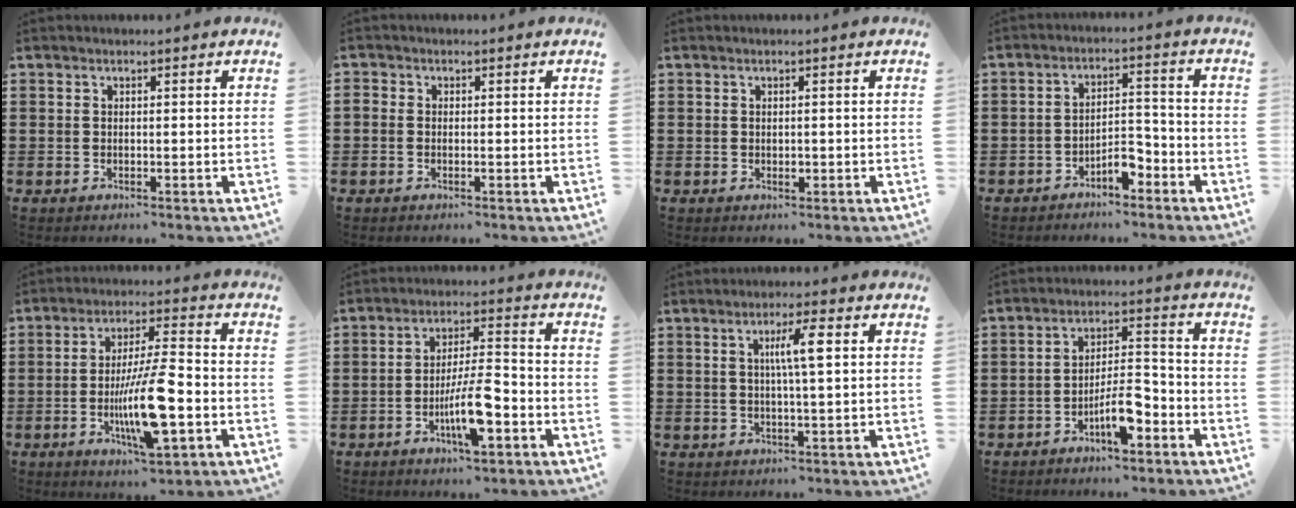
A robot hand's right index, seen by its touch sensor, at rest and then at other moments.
{"total": 0.8, "force": [-0.3, 0.6, 0.2], "torque": [-0.004, 0.002, -0.007]}
{"total": 0.8, "force": [-0.1, 0.5, 0.6], "torque": [-0.012, 0.000, -0.001]}
{"total": 4.7, "force": [-3.4, 1.7, 2.8], "torque": [-0.046, 0.013, -0.064]}
{"total": 13.0, "force": [-3.5, 2.9, 12.2], "torque": [-0.235, -0.008, -0.066]}
{"total": 8.9, "force": [-3.5, 2.2, 7.9], "torque": [-0.154, -0.002, -0.065]}
{"total": 5.1, "force": [1.1, 0.5, 5.0], "torque": [-0.096, 0.005, 0.013]}
{"total": 7.5, "force": [-4.0, 2.5, 5.8], "torque": [-0.113, 0.005, -0.073]}